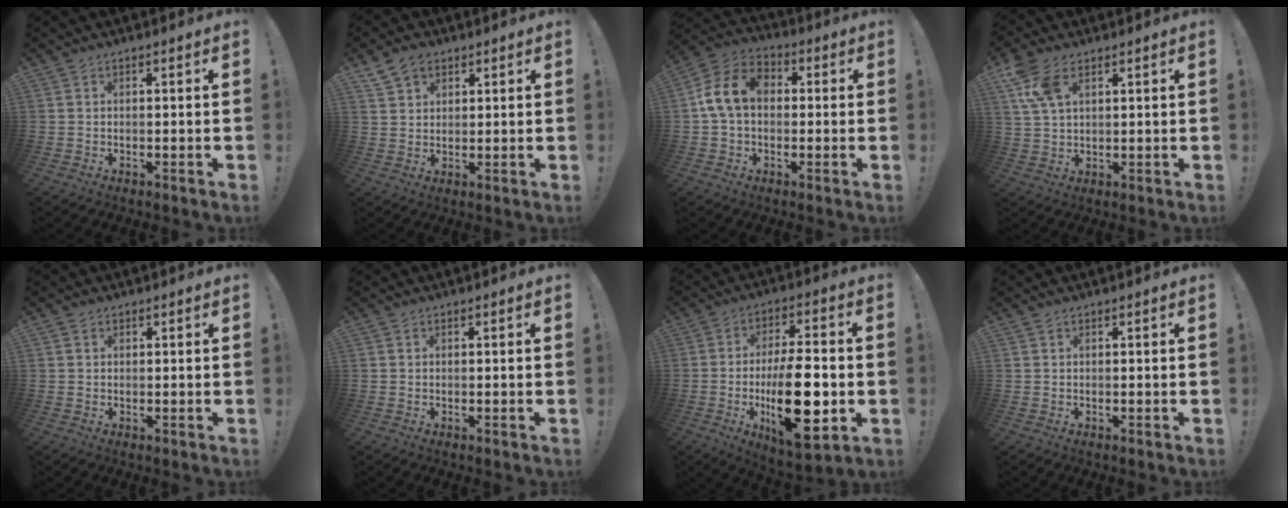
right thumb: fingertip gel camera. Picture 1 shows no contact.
{"total": 6.2, "force": [3.9, 4.3, 2.1], "torque": [-0.034, -0.012, 0.076]}
{"total": 12.3, "force": [1.5, 8.8, 8.4], "torque": [-0.164, 0.019, 0.031]}
{"total": 9.3, "force": [4.6, 4.9, 6.5], "torque": [-0.134, -0.010, 0.087]}
{"total": 0.9, "force": [0.6, 0.7, 0.1], "torque": [0.005, -0.001, 0.010]}
{"total": 0.0}
{"total": 21.6, "force": [-4.1, 8.6, 19.4], "torque": [-0.321, -0.007, -0.061]}
{"total": 0.0}